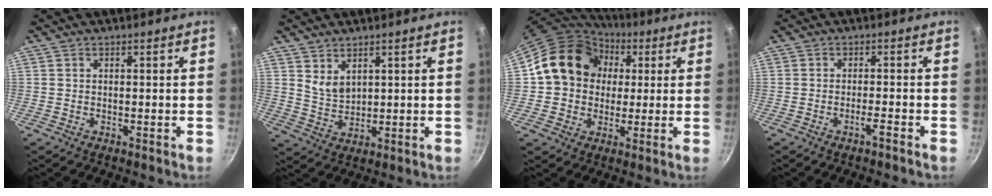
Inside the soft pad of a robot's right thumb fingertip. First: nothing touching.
{"total": 4.2, "force": [2.6, 2.4, 2.4], "torque": [-0.037, -0.023, 0.058]}
{"total": 17.4, "force": [3.1, 14.6, 9.0], "torque": [-0.128, 0.031, 0.040]}
{"total": 1.9, "force": [-1.4, 0.0, 1.4], "torque": [-0.029, 0.012, -0.023]}